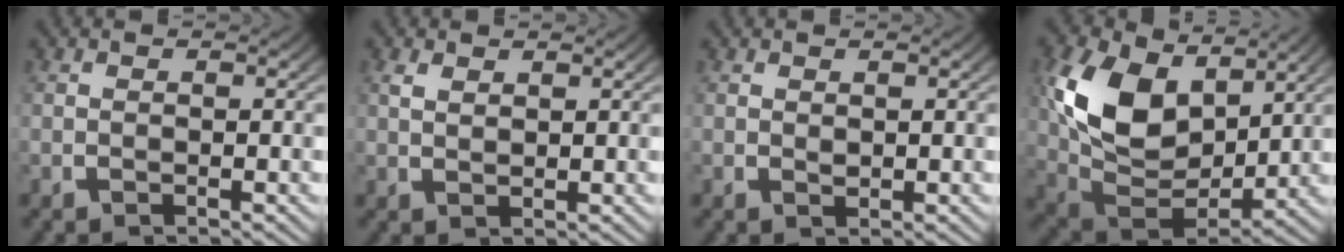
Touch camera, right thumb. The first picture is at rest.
{"total": 1.2, "force": [1.0, 0.4, 0.5], "torque": [-0.005, 0.000, 0.026]}
{"total": 0.6, "force": [0.4, 0.3, 0.3], "torque": [-0.002, -0.004, 0.014]}
{"total": 12.1, "force": [0.9, 7.9, 9.1], "torque": [-0.219, -0.051, 0.036]}